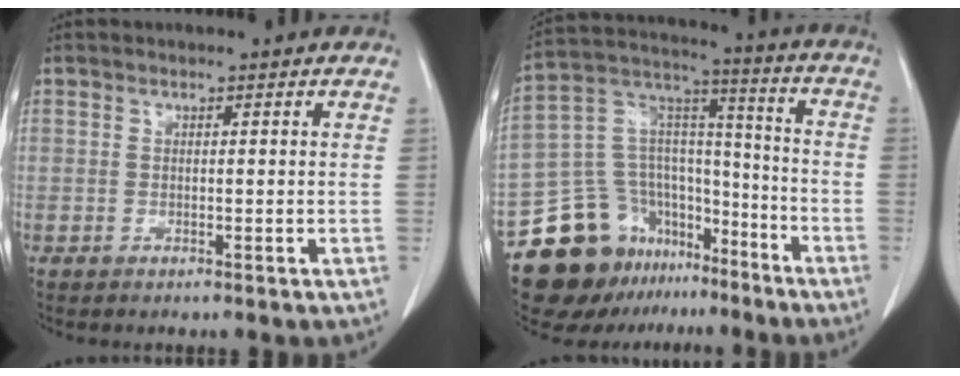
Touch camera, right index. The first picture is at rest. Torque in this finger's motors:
{"motor_torque": [-0.09, -0.05, -0.10, -0.05]}